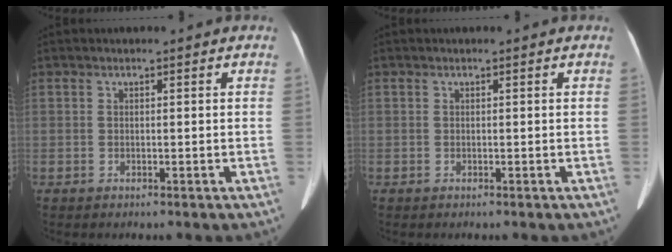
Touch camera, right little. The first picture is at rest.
{"total": 0.0}